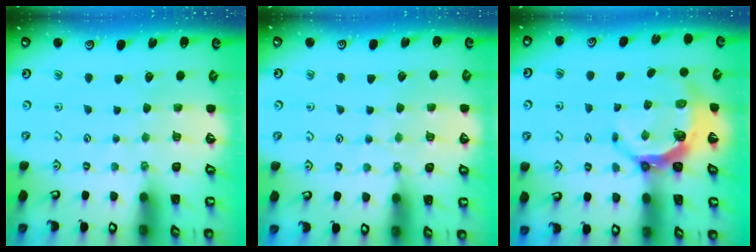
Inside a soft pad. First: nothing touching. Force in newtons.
{"total": 6.2, "press": 6.2, "slide": 0.5}
{"total": 6.5, "press": 5.3, "slide": 3.8}